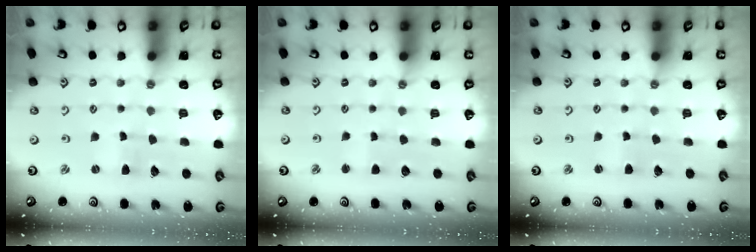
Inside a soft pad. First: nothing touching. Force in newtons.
{"total": 2.0, "press": 2.0, "slide": 0.3}
{"total": 2.1, "press": 2.1, "slide": 0.3}